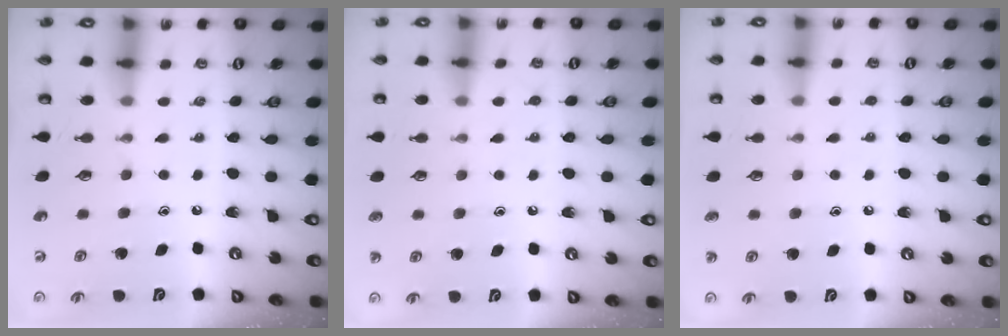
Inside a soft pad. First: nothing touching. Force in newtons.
{"total": 4.4, "press": 4.3, "slide": 0.4}
{"total": 3.8, "press": 3.7, "slide": 0.4}